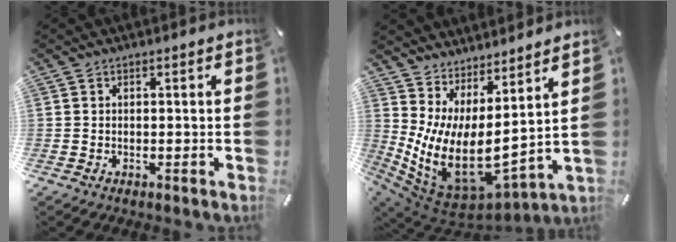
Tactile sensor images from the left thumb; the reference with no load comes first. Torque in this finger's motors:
{"motor_torque": [2.50, 2.50, 0.96, -0.78, 0.38]}